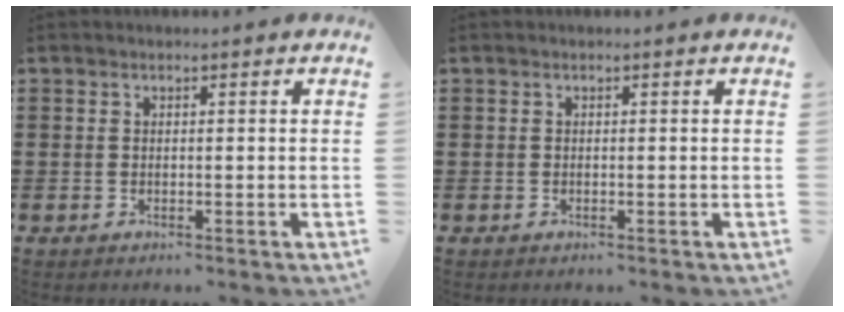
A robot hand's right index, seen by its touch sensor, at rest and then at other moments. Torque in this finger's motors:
{"motor_torque": [1.94, 0.20, 0.02, -0.01]}